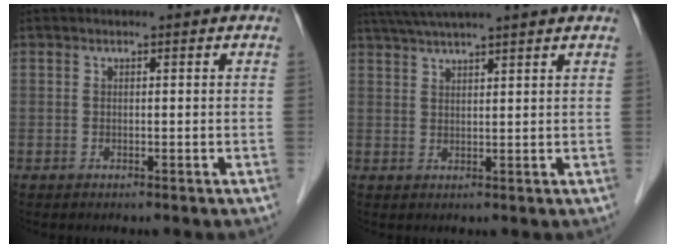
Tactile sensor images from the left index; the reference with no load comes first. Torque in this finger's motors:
{"motor_torque": [0.45, -0.42, 0.69, 0.19]}